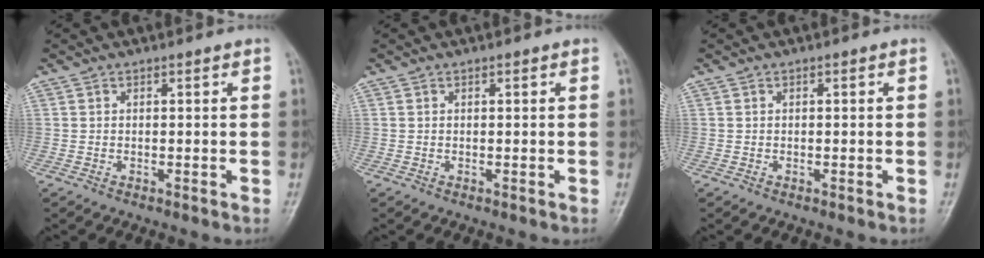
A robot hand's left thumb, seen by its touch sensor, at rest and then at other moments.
{"total": 0.0}
{"total": 0.0}